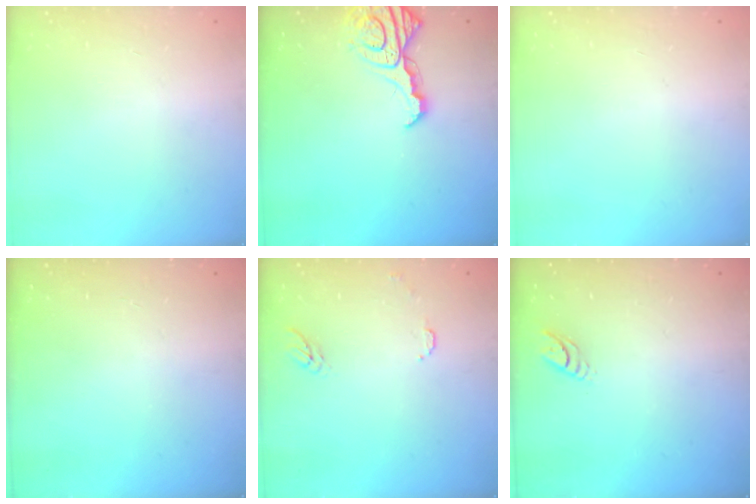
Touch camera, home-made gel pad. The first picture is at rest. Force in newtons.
{"total": 12.3, "press": 12.3, "slide": 0.8}
{"total": 0.0}
{"total": 0.0}
{"total": 8.0, "press": 8.0, "slide": 0.7}
{"total": 3.9, "press": 3.9, "slide": 0.5}